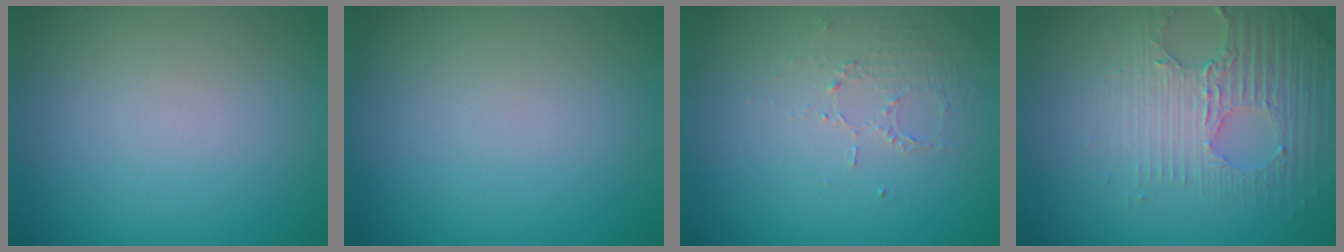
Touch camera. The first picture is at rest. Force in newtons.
{"total": 0.0}
{"total": 1.3, "press": 0.6, "slide": 1.1}
{"total": 3.5, "press": 3.4, "slide": 0.8}